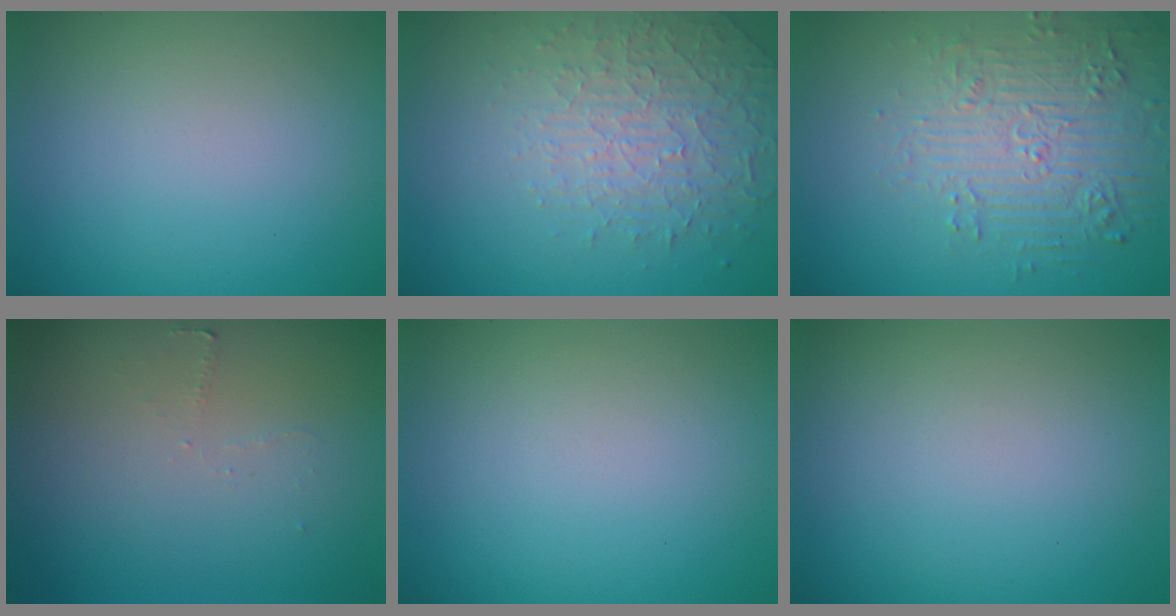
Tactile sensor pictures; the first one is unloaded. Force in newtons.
{"total": 4.6, "press": 3.1, "slide": 3.3}
{"total": 4.6, "press": 4.4, "slide": 1.4}
{"total": 0.9, "press": 0.8, "slide": 0.3}
{"total": 0.0}
{"total": 0.0}